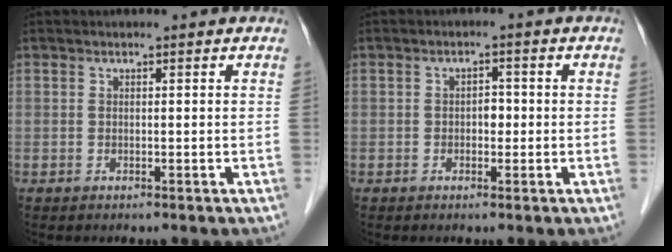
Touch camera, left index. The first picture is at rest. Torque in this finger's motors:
{"motor_torque": [-0.06, 0.03, 0.01, 0.00]}